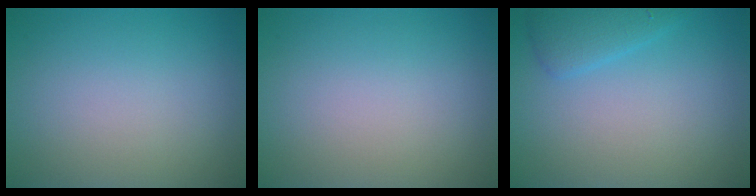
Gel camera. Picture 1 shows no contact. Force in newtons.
{"total": 0.0}
{"total": 2.2, "press": 2.2, "slide": 0.2}